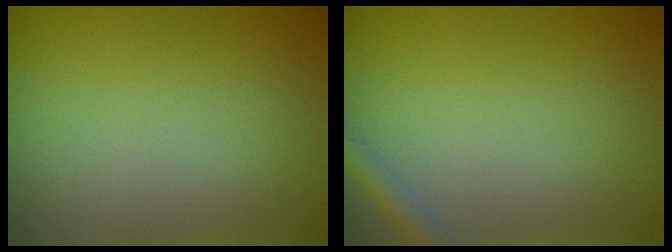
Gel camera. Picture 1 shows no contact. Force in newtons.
{"total": 1.6, "press": 1.6, "slide": 0.1}